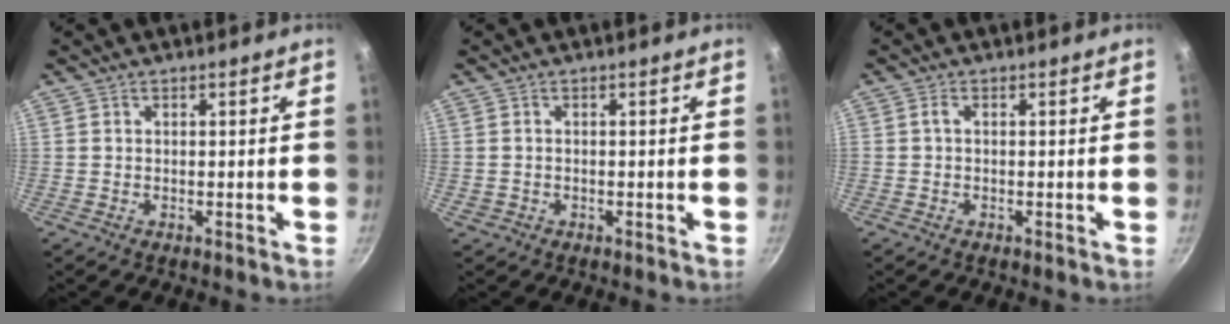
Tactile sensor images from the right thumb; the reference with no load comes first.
{"total": 0.6, "force": [-0.2, 0.6, 0.1], "torque": [-0.005, 0.001, 0.005]}
{"total": 1.1, "force": [0.0, 0.3, 1.1], "torque": [-0.027, 0.004, -0.002]}